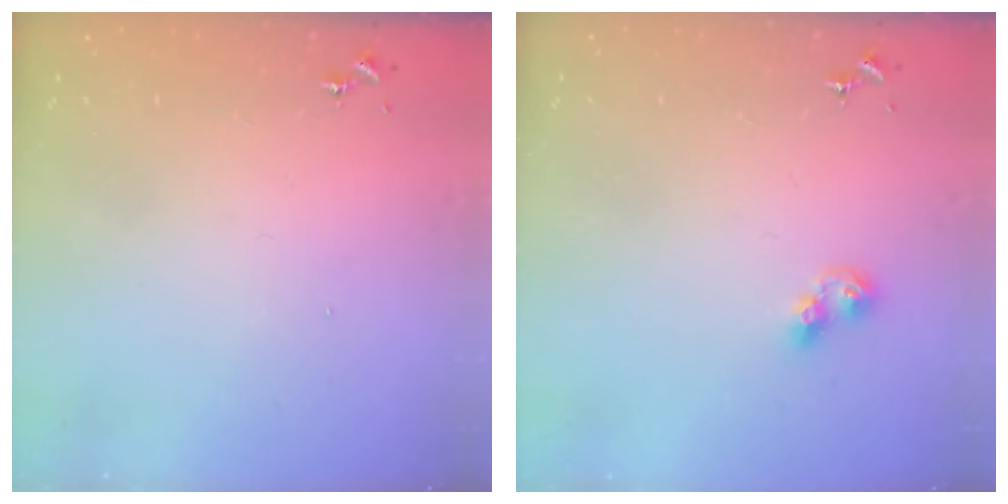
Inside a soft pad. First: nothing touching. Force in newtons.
{"total": 6.3, "press": 6.3, "slide": 0.5}